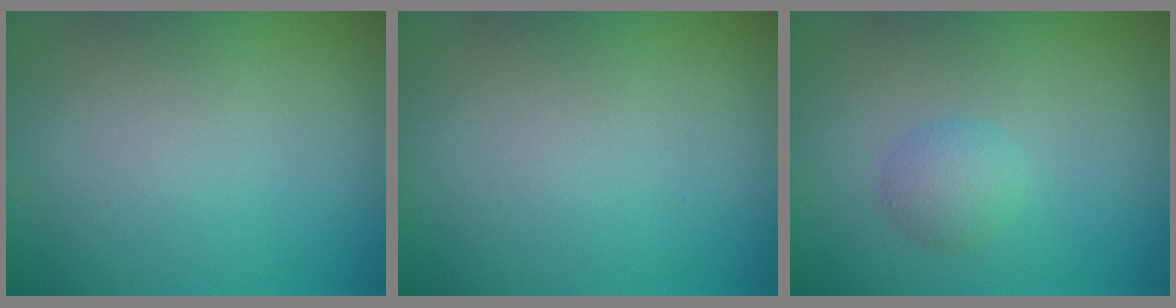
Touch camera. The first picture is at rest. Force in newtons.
{"total": 0.0}
{"total": 1.7, "press": 1.7, "slide": 0.0}